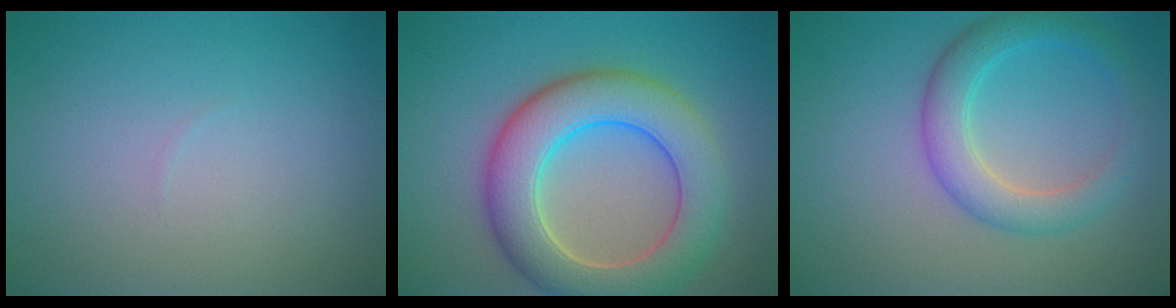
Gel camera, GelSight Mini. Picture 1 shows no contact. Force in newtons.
{"total": 8.4, "press": 8.4, "slide": 0.4}
{"total": 4.0, "press": 4.0, "slide": 0.1}